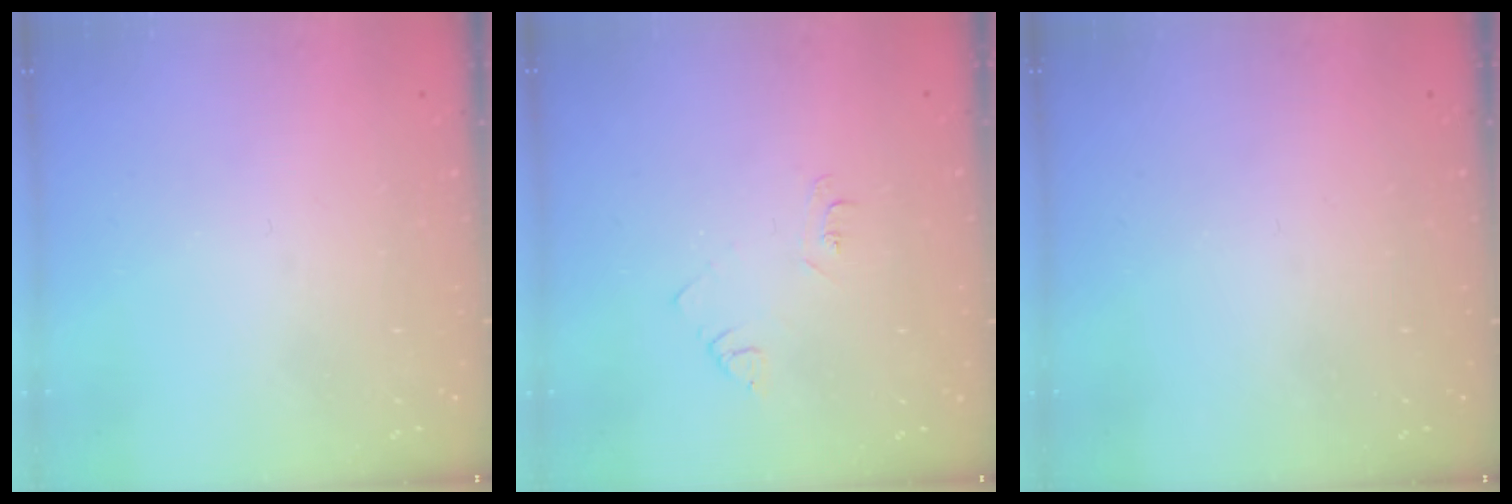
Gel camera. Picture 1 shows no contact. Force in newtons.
{"total": 4.2, "press": 4.1, "slide": 0.6}
{"total": 0.0}